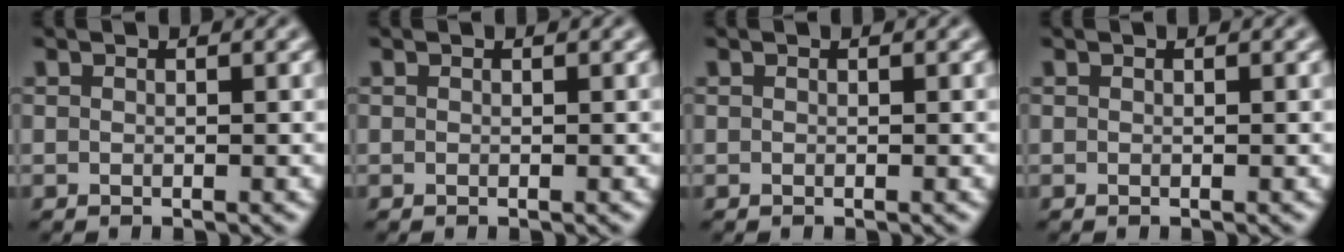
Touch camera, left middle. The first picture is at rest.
{"total": 0.0}
{"total": 0.0}
{"total": 0.0}